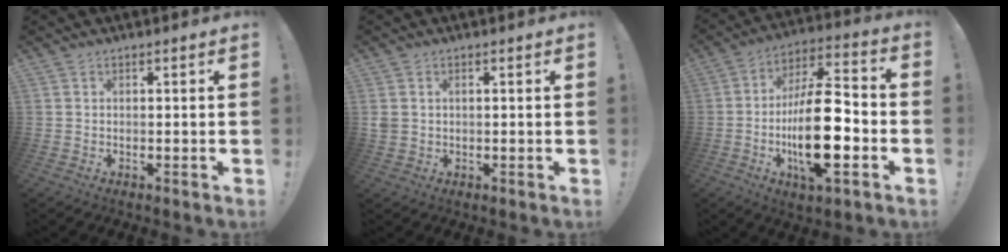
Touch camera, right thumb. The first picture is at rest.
{"total": 2.1, "force": [0.7, 1.7, 1.1], "torque": [-0.019, 0.002, 0.012]}
{"total": 21.3, "force": [-4.9, 7.9, 19.2], "torque": [-0.344, 0.018, -0.078]}